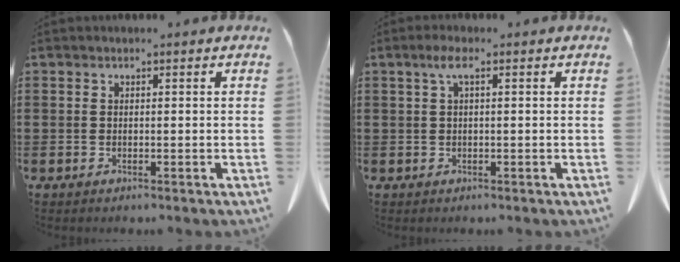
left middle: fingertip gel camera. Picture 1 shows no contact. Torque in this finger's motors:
{"motor_torque": [0.71, 0.28, 0.07, 0.08]}